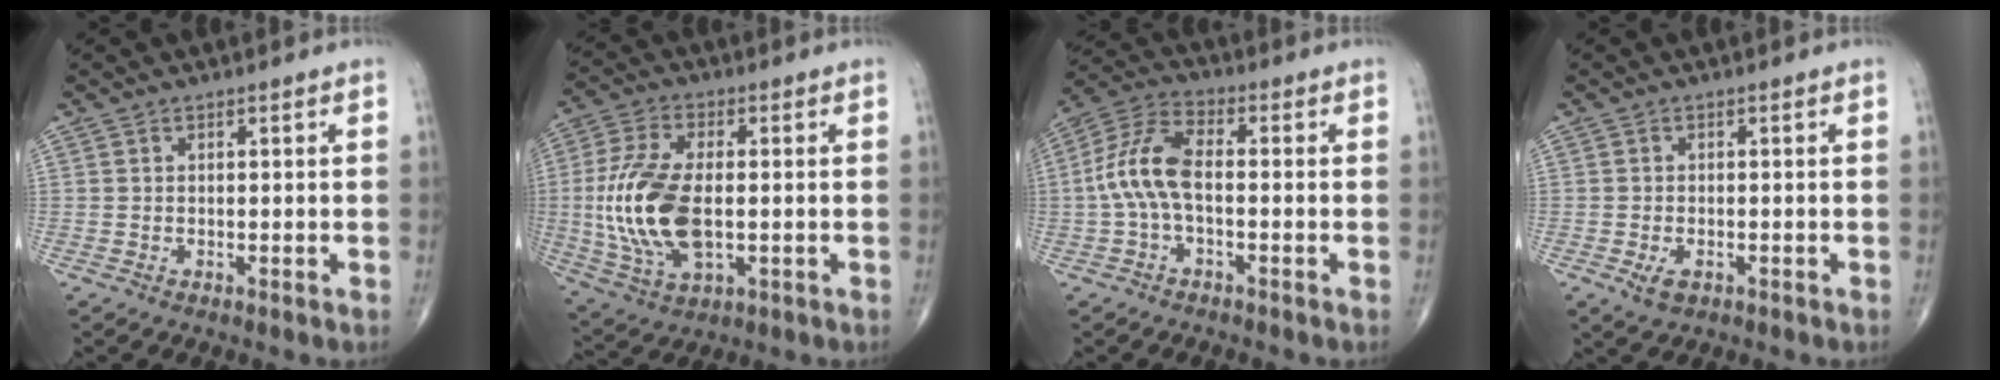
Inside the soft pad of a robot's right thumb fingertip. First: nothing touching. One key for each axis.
{"total": 16.8, "fx": -1.0, "fy": 8.6, "fz": 14.4, "tx": -0.310, "ty": -0.005, "tz": -0.013}
{"total": 9.7, "fx": -1.0, "fy": 4.6, "fz": 8.4, "tx": -0.185, "ty": 0.031, "tz": -0.028}
{"total": 2.9, "fx": -1.3, "fy": 1.6, "fz": 2.0, "tx": -0.034, "ty": -0.002, "tz": -0.017}